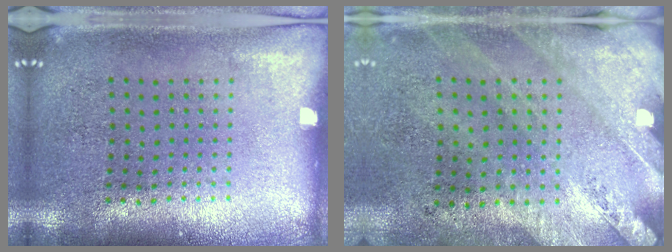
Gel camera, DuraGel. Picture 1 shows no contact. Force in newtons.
{"total": 2.4, "press": 2.1, "slide": 1.3}